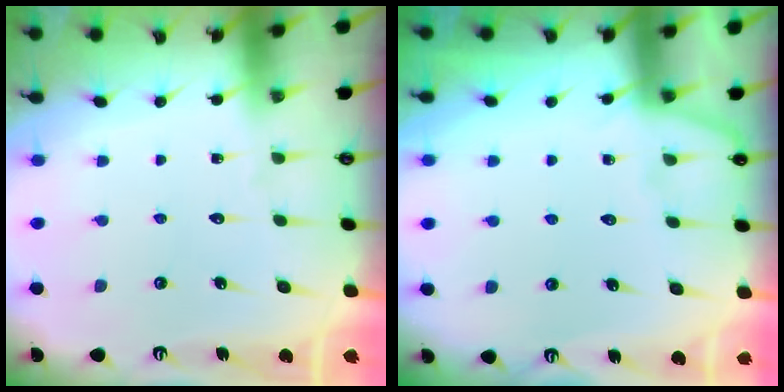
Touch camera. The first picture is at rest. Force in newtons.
{"total": 2.0, "press": 2.0, "slide": 0.4}